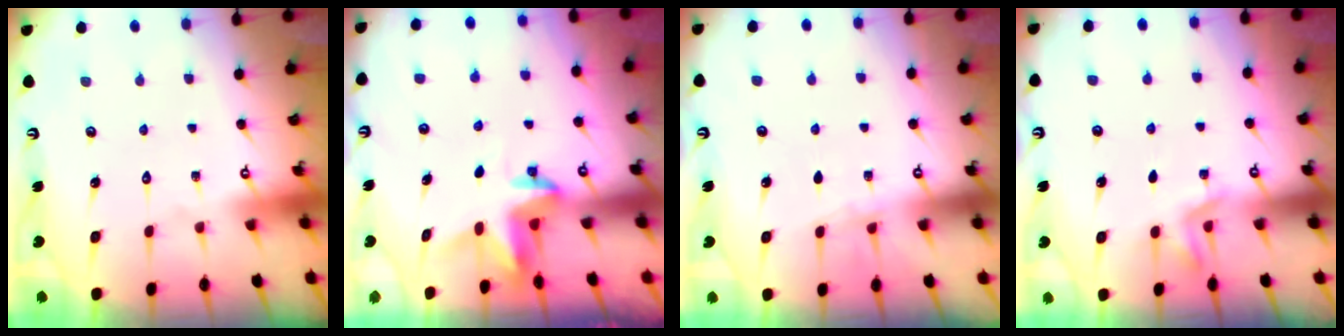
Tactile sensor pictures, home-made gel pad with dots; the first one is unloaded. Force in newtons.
{"total": 3.7, "press": 3.7, "slide": 0.3}
{"total": 3.2, "press": 3.1, "slide": 0.5}
{"total": 2.9, "press": 2.3, "slide": 1.7}